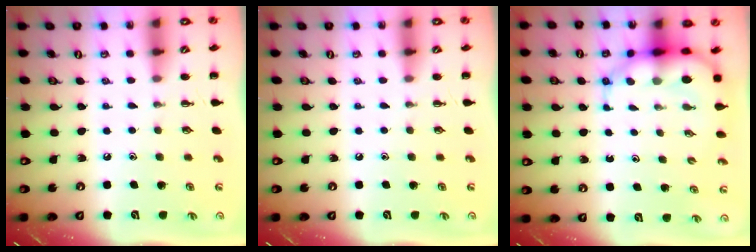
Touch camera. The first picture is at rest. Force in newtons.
{"total": 0.0}
{"total": 7.9, "press": 7.5, "slide": 2.2}